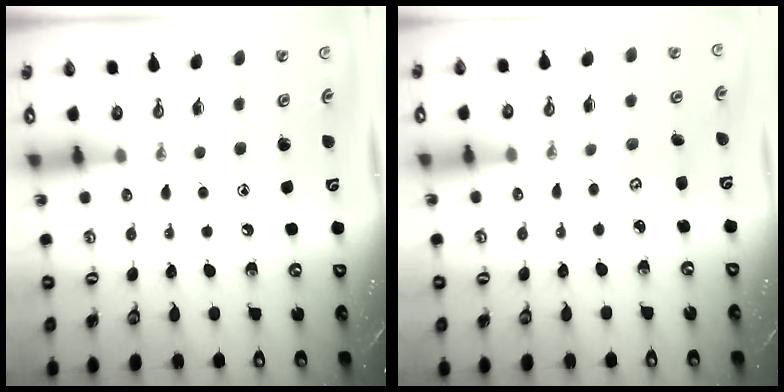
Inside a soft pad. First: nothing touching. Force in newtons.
{"total": 3.4, "press": 3.4, "slide": 0.3}